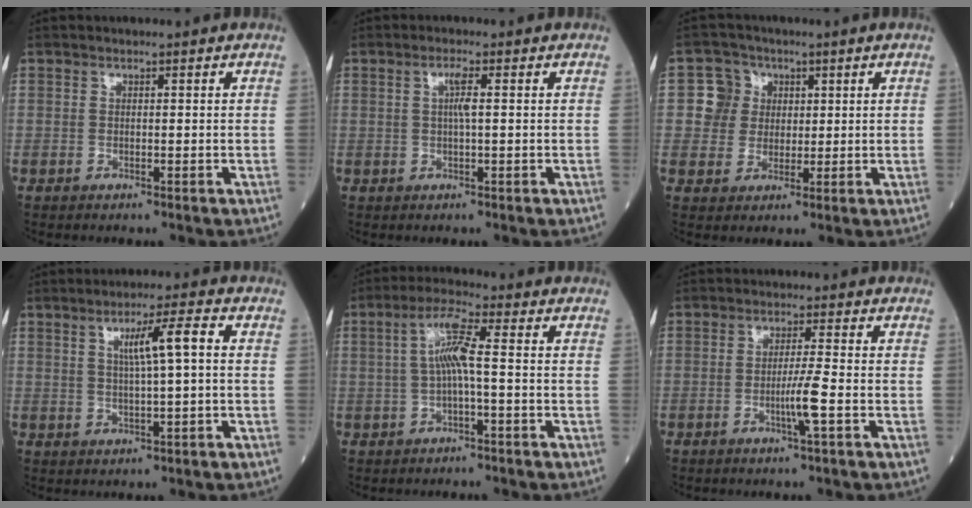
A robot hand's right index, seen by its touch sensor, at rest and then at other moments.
{"total": 2.2, "force": [0.3, 0.0, 2.2], "torque": [-0.041, 0.002, 0.004]}
{"total": 4.4, "force": [0.7, 4.3, 0.7], "torque": [-0.013, 0.016, 0.014]}
{"total": 5.7, "force": [1.2, -0.1, 5.6], "torque": [-0.095, 0.005, 0.021]}
{"total": 5.6, "force": [0.1, 0.2, 5.6], "torque": [-0.109, 0.013, 0.001]}
{"total": 4.0, "force": [-1.3, -0.8, 3.6], "torque": [-0.069, -0.007, -0.027]}